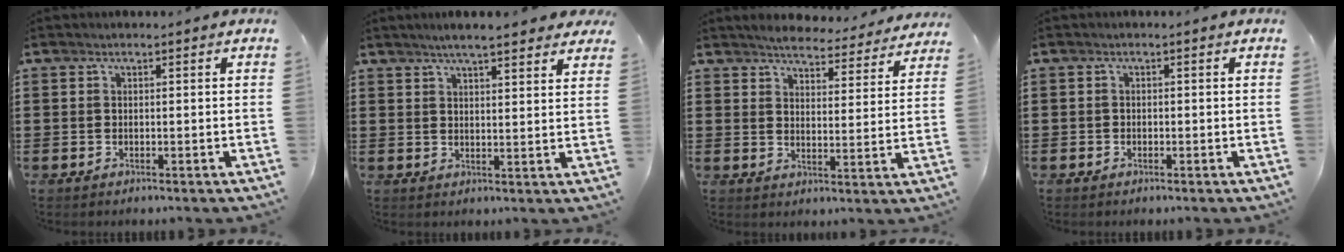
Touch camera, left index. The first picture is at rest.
{"total": 4.6, "force": [3.9, 0.3, 2.3], "torque": [-0.054, -0.004, 0.069]}
{"total": 4.4, "force": [4.4, 0.1, 0.8], "torque": [-0.029, -0.030, 0.072]}
{"total": 0.7, "force": [-0.5, 0.5, 0.1], "torque": [-0.003, 0.002, -0.012]}